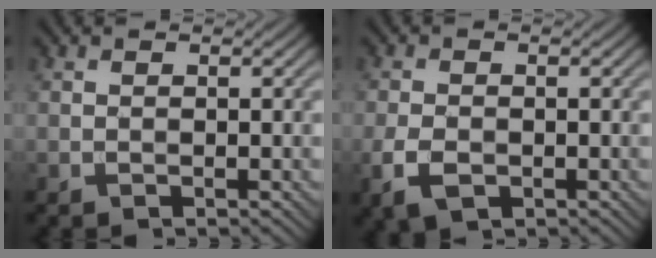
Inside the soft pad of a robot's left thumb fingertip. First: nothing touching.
{"total": 3.6, "force": [-1.4, 2.2, 2.5], "torque": [-0.065, -0.009, -0.030]}